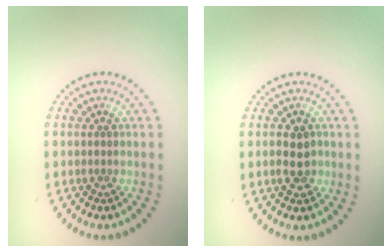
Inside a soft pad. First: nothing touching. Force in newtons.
{"total": 2.4, "press": 2.4, "slide": 0.4}